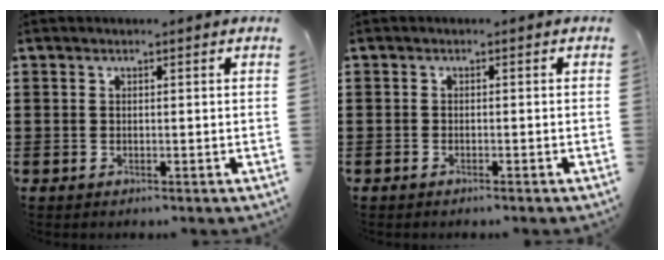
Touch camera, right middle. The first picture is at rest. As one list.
[{"total": 0.7, "force": [-0.6, 0.0, 0.3], "torque": [-0.007, -0.002, -0.011]}]